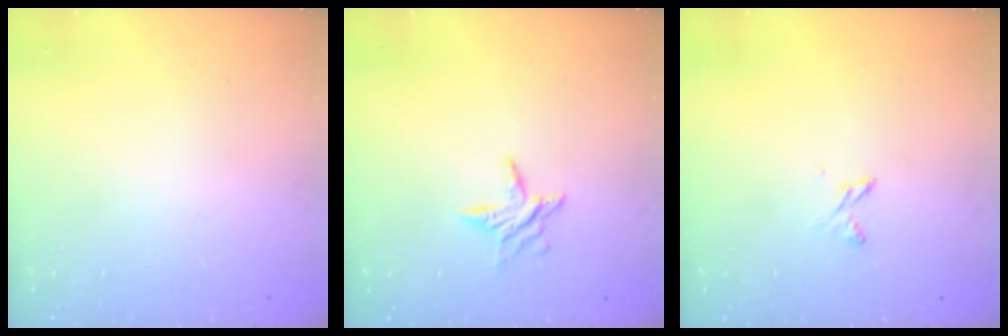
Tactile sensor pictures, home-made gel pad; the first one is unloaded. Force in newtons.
{"total": 6.5, "press": 6.5, "slide": 0.6}
{"total": 2.5, "press": 2.5, "slide": 0.5}